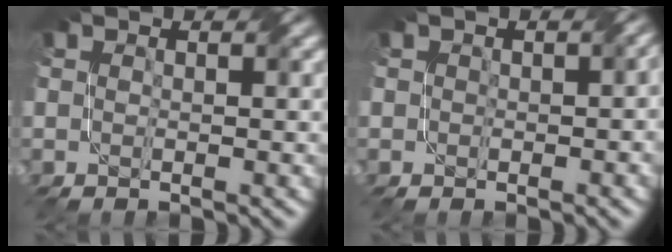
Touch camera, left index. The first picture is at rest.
{"total": 2.0, "force": [0.3, 1.3, 1.5], "torque": [-0.012, 0.001, 0.004]}